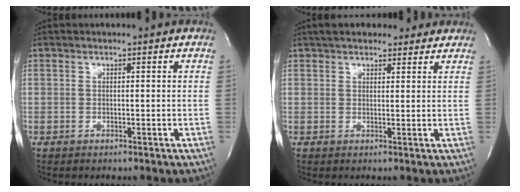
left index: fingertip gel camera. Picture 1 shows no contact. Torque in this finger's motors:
{"motor_torque": [0.97, -0.82, 0.19, 0.10]}